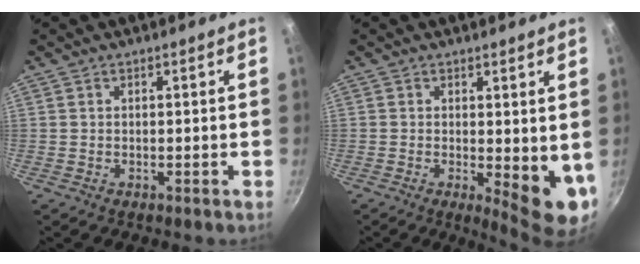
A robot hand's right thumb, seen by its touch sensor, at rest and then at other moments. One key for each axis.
{"total": 8.1, "fx": 0.1, "fy": 3.2, "fz": 7.5, "tx": -0.081, "ty": -0.018, "tz": 0.007}